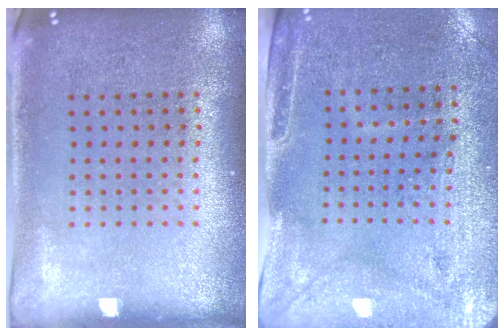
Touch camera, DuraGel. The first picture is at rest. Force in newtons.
{"total": 3.0, "press": 2.5, "slide": 1.5}